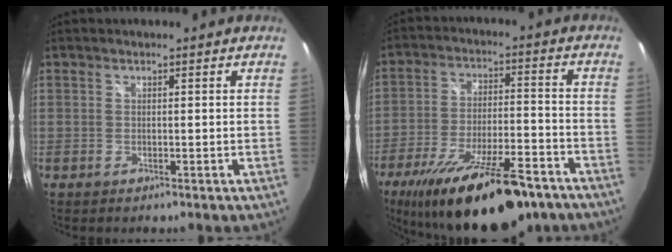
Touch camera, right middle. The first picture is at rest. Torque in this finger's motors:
{"motor_torque": [1.16, -0.98, 0.45, 0.21]}